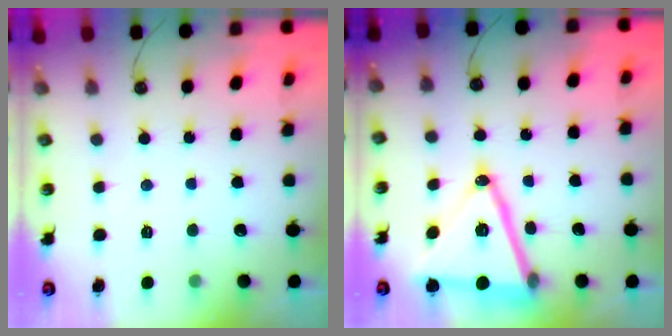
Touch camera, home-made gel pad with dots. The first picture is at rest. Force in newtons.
{"total": 19.4, "press": 19.1, "slide": 3.8}